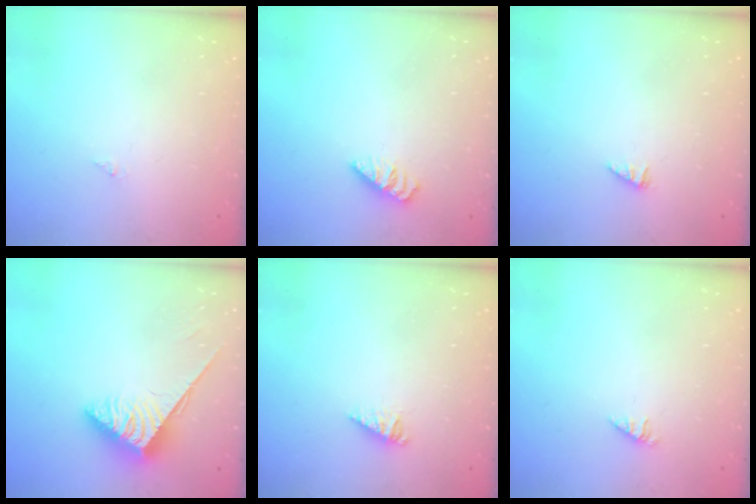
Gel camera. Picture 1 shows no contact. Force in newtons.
{"total": 0.0}
{"total": 0.7, "press": 0.6, "slide": 0.2}
{"total": 3.8, "press": 3.7, "slide": 0.5}
{"total": 1.7, "press": 1.7, "slide": 0.2}
{"total": 0.0}